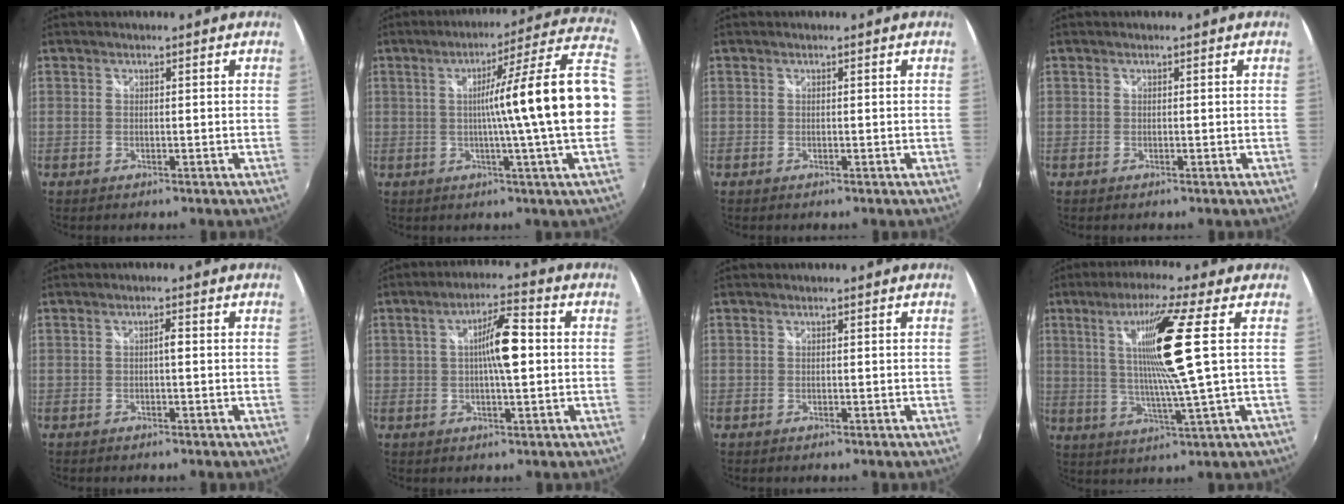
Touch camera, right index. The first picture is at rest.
{"total": 16.0, "force": [-0.1, -3.7, 15.6], "torque": [-0.179, 0.005, 0.001]}
{"total": 0.0}
{"total": 0.0}
{"total": 1.2, "force": [-0.2, 0.3, 1.2], "torque": [-0.019, 0.004, -0.004]}
{"total": 6.9, "force": [0.8, -0.2, 6.9], "torque": [-0.109, 0.002, 0.016]}
{"total": 0.0}
{"total": 13.0, "force": [3.5, -3.1, 12.1], "torque": [-0.209, -0.012, 0.066]}